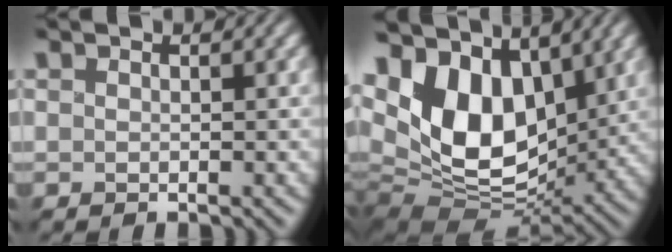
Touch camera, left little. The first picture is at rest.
{"total": 11.9, "force": [3.0, 7.7, 8.5], "torque": [-0.170, 0.010, 0.033]}